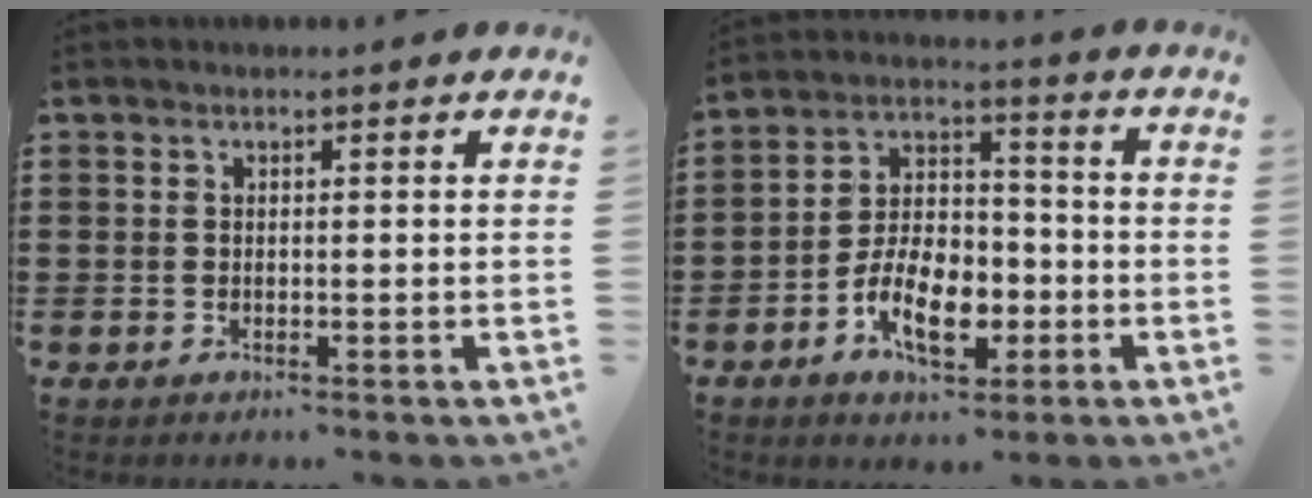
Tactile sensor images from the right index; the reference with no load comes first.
{"total": 10.2, "force": [-4.2, 5.8, 7.3], "torque": [-0.148, 0.005, -0.077]}